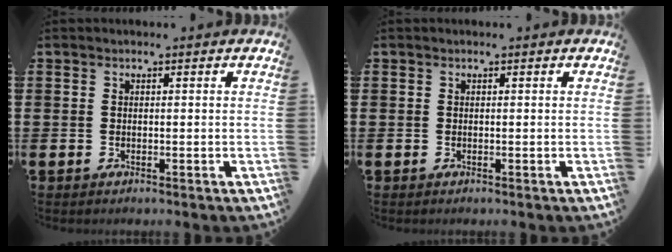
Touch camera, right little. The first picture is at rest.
{"total": 0.0}